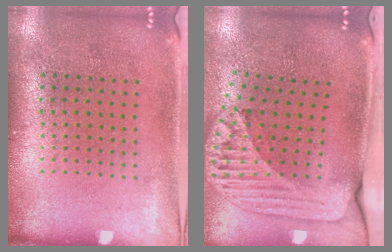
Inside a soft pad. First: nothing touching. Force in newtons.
{"total": 2.4, "press": 1.7, "slide": 1.7}